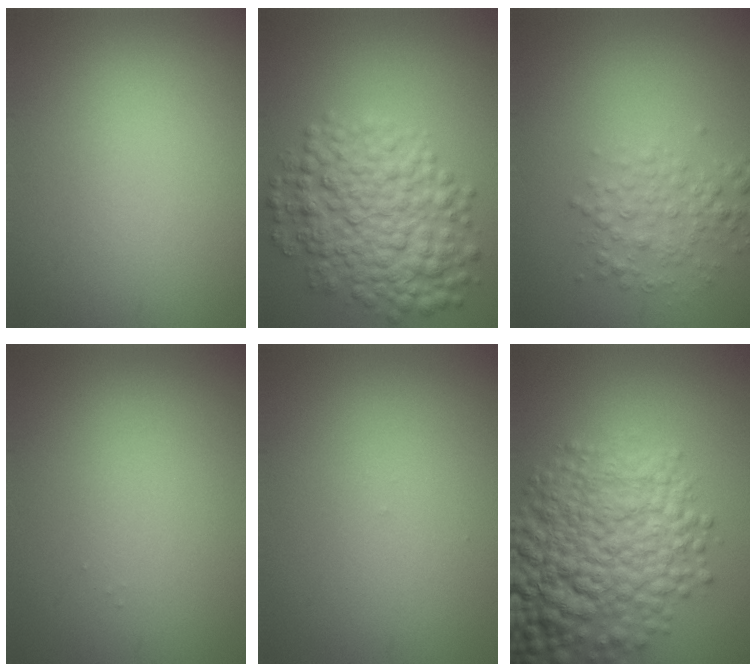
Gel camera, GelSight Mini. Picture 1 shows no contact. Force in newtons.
{"total": 7.4, "press": 7.4, "slide": 0.1}
{"total": 2.8, "press": 2.8, "slide": 0.0}
{"total": 0.0}
{"total": 0.0}
{"total": 10.8, "press": 10.8, "slide": 0.4}